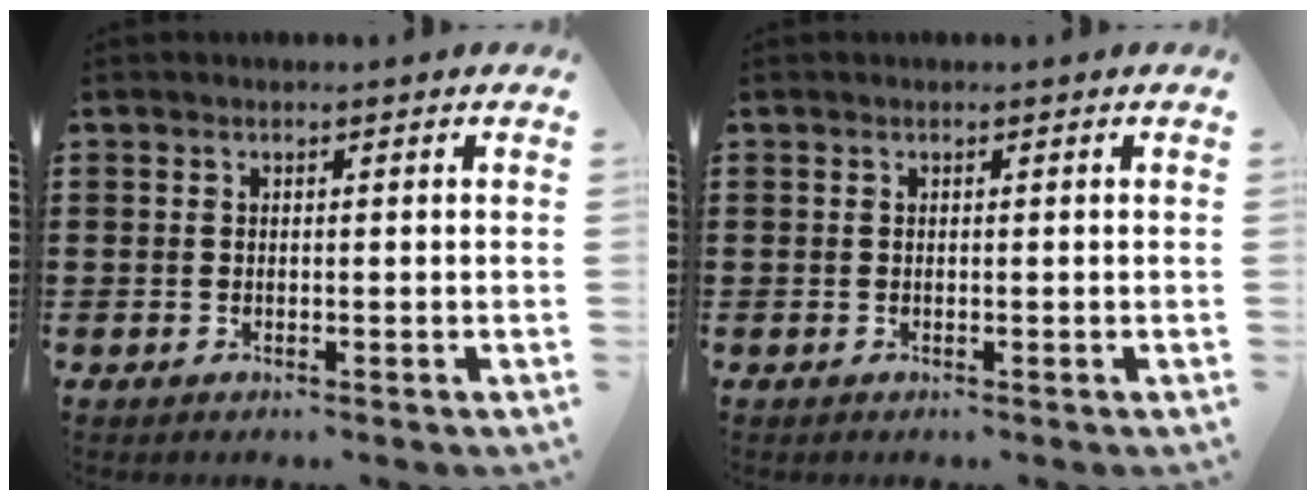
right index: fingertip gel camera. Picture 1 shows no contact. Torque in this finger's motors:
{"motor_torque": [0.00, 0.00, 0.00, 0.00]}